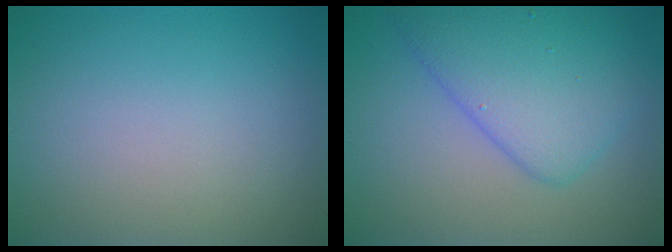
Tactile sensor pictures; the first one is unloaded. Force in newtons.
{"total": 6.1, "press": 6.1, "slide": 0.1}